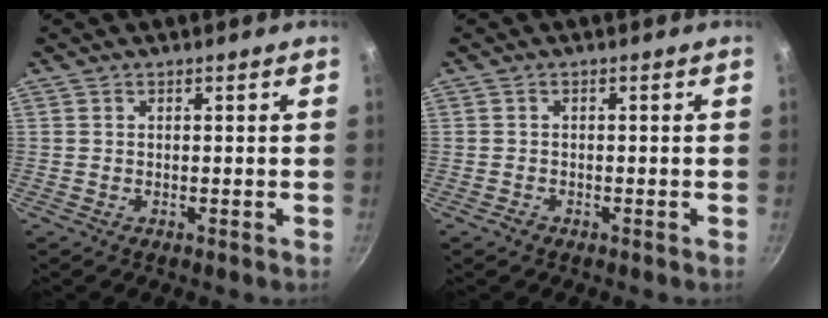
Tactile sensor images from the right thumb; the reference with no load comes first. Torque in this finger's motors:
{"motor_torque": [-0.31, 0.11, -0.25, 0.12, 0.03]}